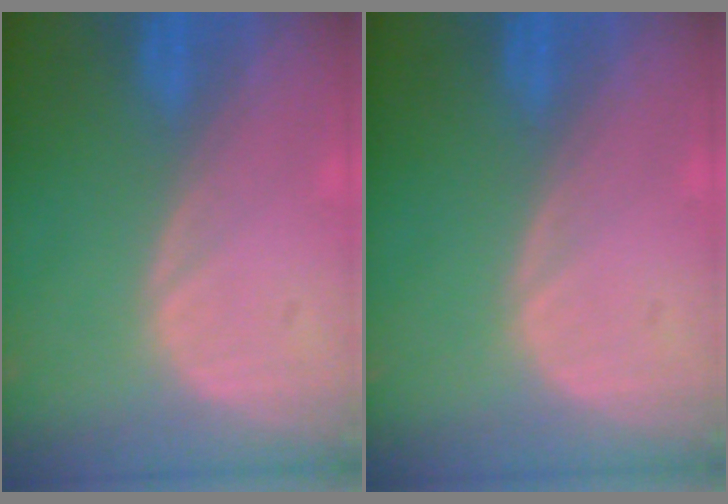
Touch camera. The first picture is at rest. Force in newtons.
{"total": 0.0}